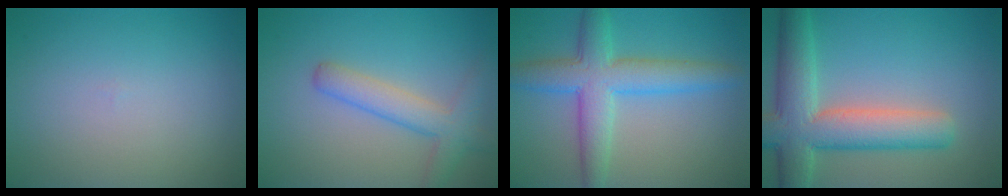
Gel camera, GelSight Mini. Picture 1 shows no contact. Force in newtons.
{"total": 3.8, "press": 3.8, "slide": 0.3}
{"total": 6.1, "press": 6.1, "slide": 0.1}
{"total": 8.4, "press": 8.4, "slide": 0.5}